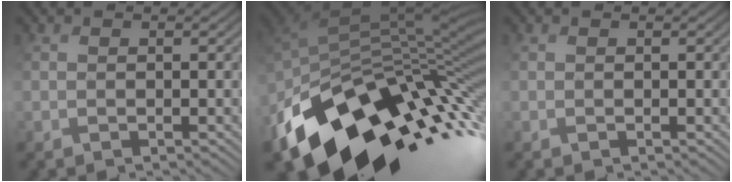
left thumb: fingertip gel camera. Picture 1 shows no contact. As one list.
[{"total": 16.3, "force": [-8.1, 9.8, 10.2], "torque": [-0.214, -0.025, -0.137]}, {"total": 0.0}]